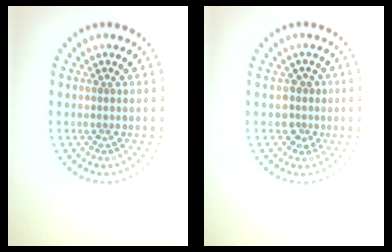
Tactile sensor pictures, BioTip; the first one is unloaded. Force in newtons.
{"total": 1.9, "press": 1.6, "slide": 1.1}